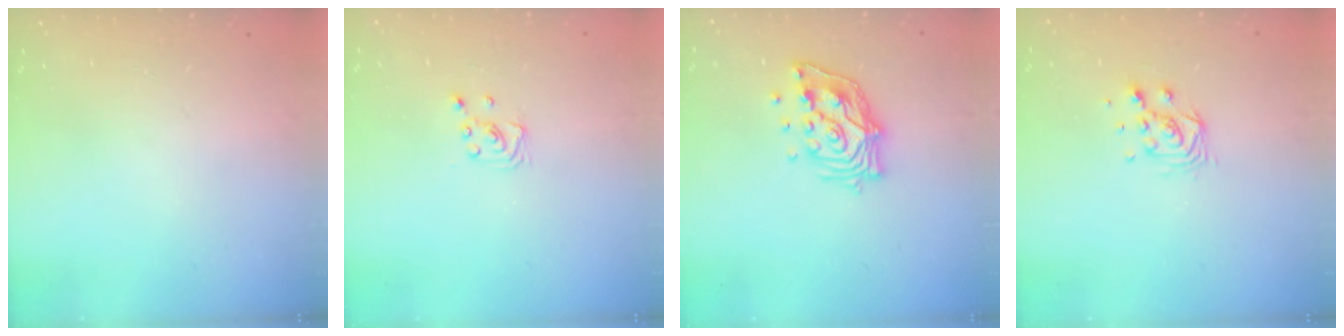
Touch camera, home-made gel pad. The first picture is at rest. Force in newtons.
{"total": 2.1, "press": 2.1, "slide": 0.2}
{"total": 12.4, "press": 12.4, "slide": 1.2}
{"total": 7.0, "press": 7.0, "slide": 0.5}